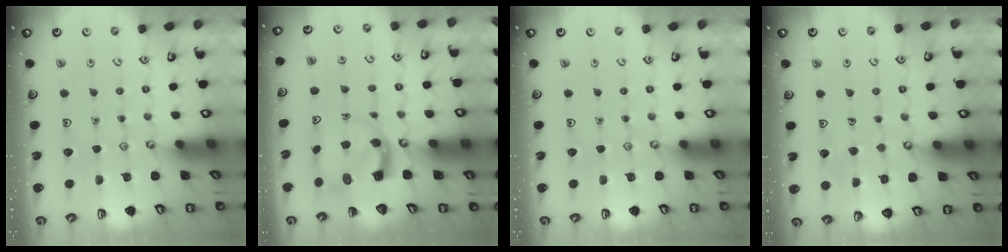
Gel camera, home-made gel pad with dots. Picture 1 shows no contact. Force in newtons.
{"total": 3.7, "press": 3.6, "slide": 0.5}
{"total": 0.0}
{"total": 3.6, "press": 3.6, "slide": 0.2}